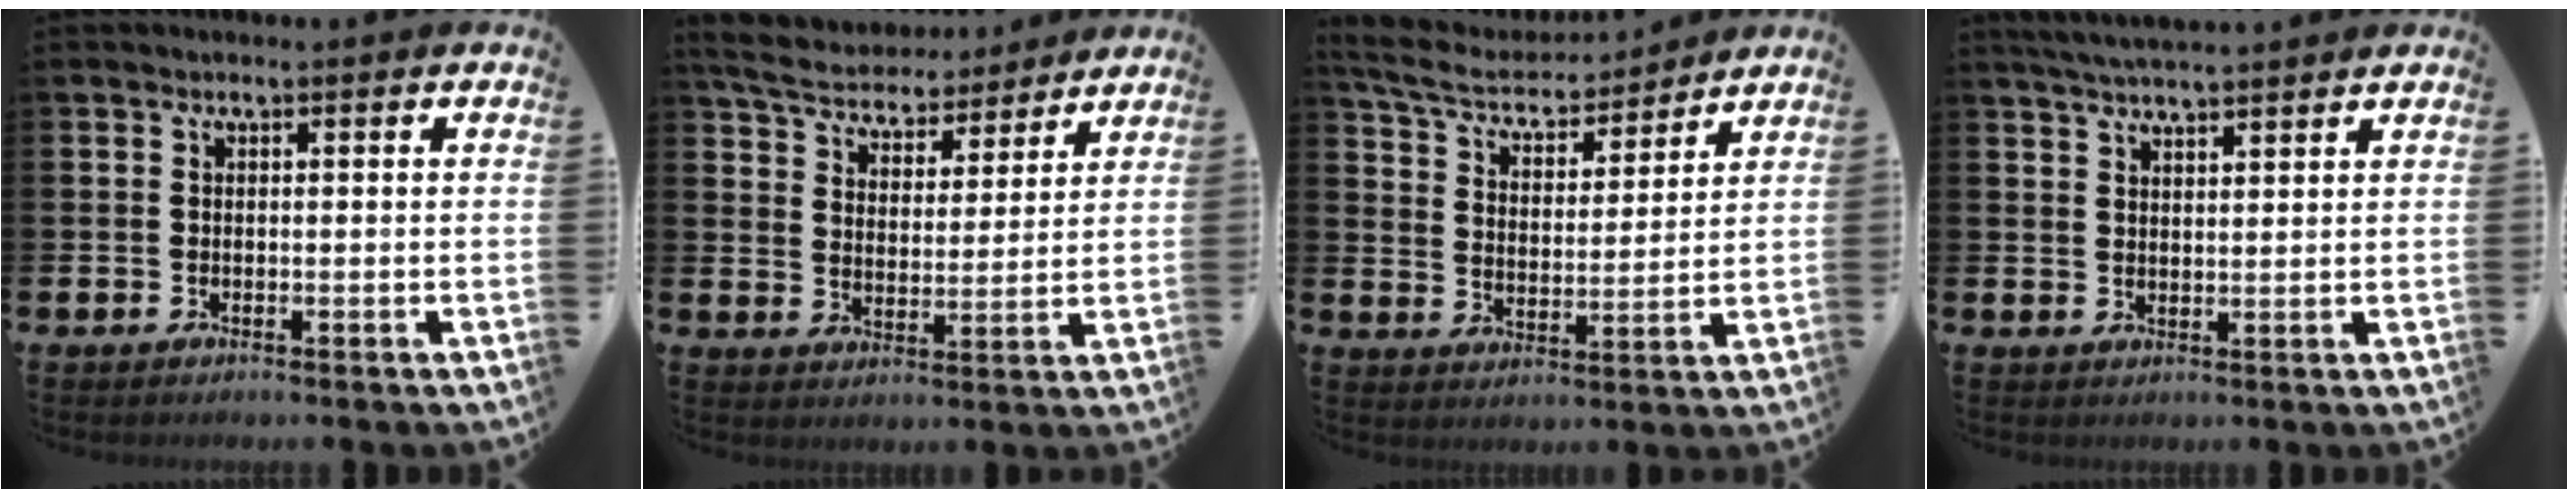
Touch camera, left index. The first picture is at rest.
{"total": 6.1, "force": [5.9, 1.6, 0.7], "torque": [-0.043, -0.041, 0.102]}
{"total": 6.5, "force": [6.0, 1.8, 1.8], "torque": [-0.065, -0.045, 0.102]}
{"total": 4.0, "force": [3.9, -0.1, 0.9], "torque": [-0.022, -0.013, 0.070]}